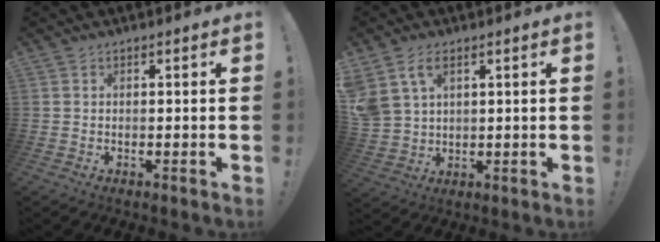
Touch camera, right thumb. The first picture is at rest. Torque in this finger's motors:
{"motor_torque": [0.23, 0.49, 1.06, 0.55, 0.13]}